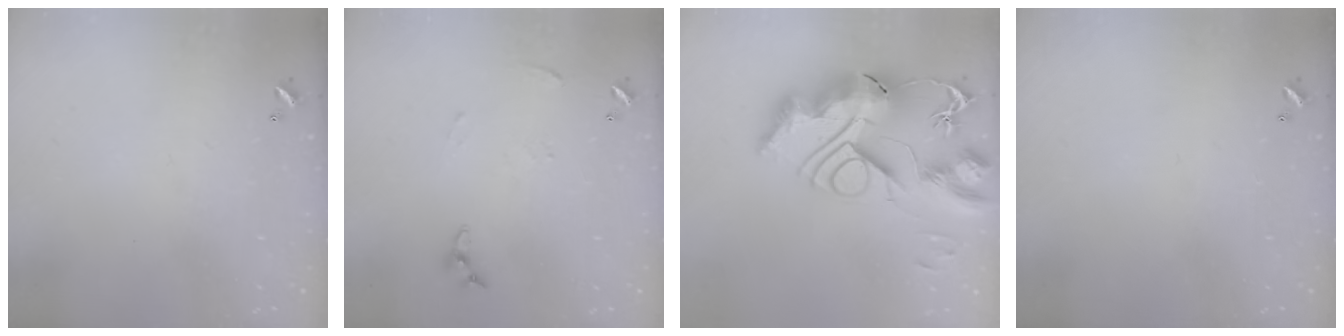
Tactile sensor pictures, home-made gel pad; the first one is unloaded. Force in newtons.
{"total": 4.3, "press": 4.3, "slide": 0.5}
{"total": 0.7, "press": 0.7, "slide": 0.0}
{"total": 0.0}